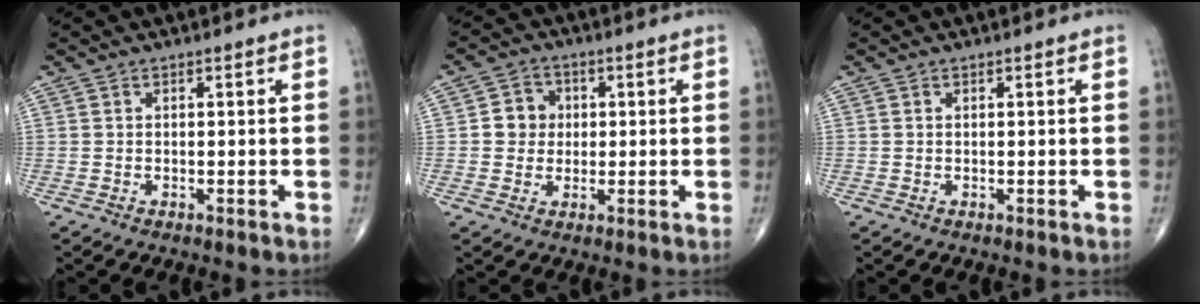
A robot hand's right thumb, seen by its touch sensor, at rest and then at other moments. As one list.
[{"total": 5.3, "force": [0.5, 4.9, 2.0], "torque": [-0.005, 0.006, 0.002]}, {"total": 0.0}]